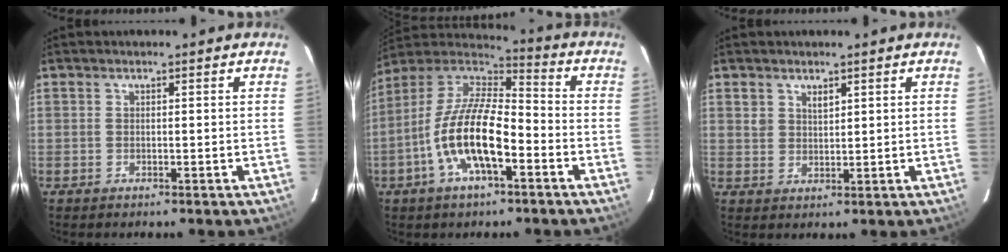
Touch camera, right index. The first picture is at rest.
{"total": 16.3, "force": [-5.9, 5.9, 14.0], "torque": [-0.278, -0.005, -0.117]}
{"total": 2.6, "force": [1.7, 1.7, 1.0], "torque": [-0.013, 0.003, 0.033]}